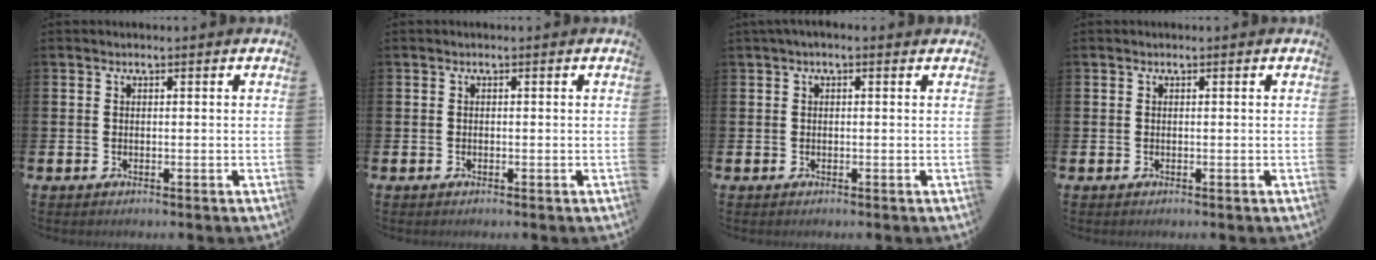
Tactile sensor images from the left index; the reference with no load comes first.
{"total": 0.0}
{"total": 0.6, "force": [0.0, 0.1, 0.6], "torque": [-0.004, 0.001, -0.002]}
{"total": 0.0}